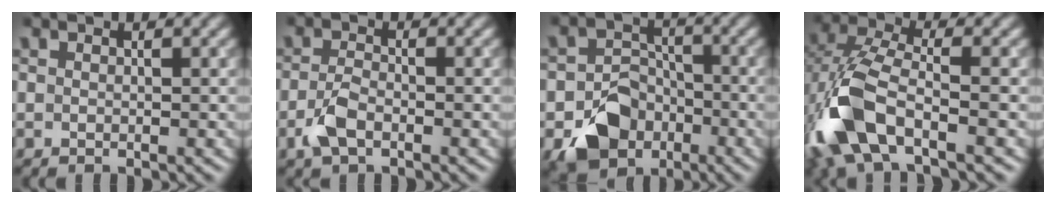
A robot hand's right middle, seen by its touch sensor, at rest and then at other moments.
{"total": 2.5, "force": [-1.2, 1.2, 1.8], "torque": [-0.042, -0.002, -0.029]}
{"total": 5.7, "force": [-2.9, 4.3, 2.4], "torque": [-0.033, -0.009, -0.051]}
{"total": 8.5, "force": [-3.7, 4.1, 6.4], "torque": [-0.152, -0.007, -0.085]}